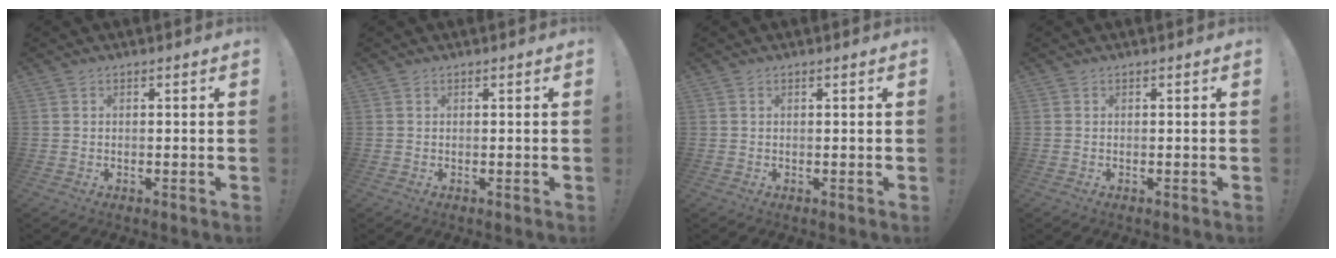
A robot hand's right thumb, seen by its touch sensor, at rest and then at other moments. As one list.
[{"total": 0.0}, {"total": 0.6, "force": [0.2, -0.4, 0.4], "torque": [-0.003, -0.003, 0.002]}, {"total": 0.0}]